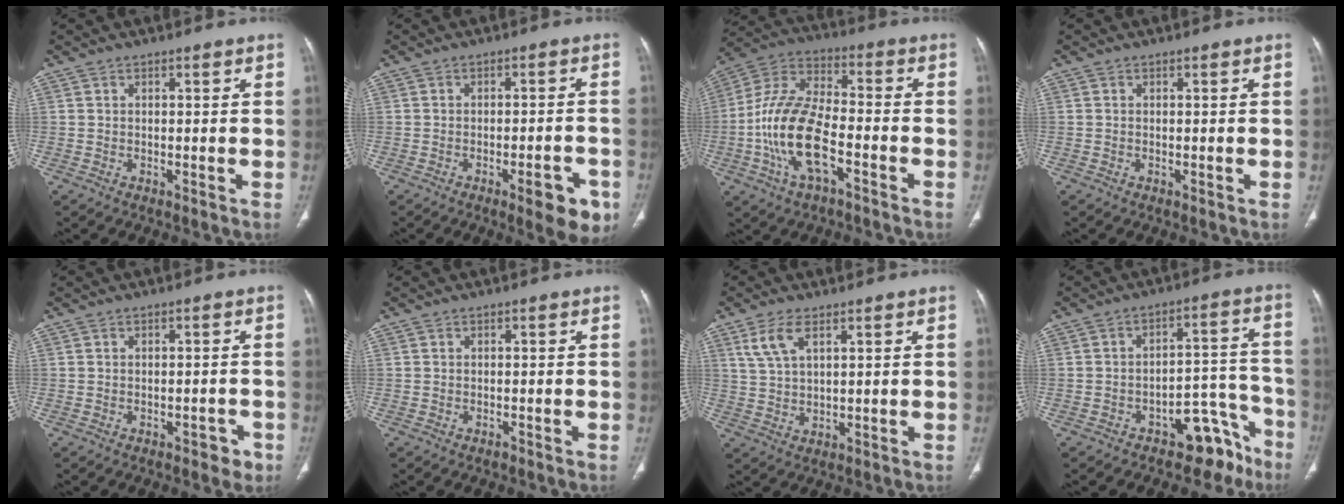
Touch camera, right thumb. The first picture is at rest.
{"total": 8.2, "force": [-4.2, 2.7, 6.6], "torque": [-0.063, 0.014, -0.049]}
{"total": 16.0, "force": [-5.0, 7.5, 13.2], "torque": [-0.265, 0.035, -0.094]}
{"total": 0.0}
{"total": 1.7, "force": [-1.0, 1.0, 1.0], "torque": [-0.009, 0.006, -0.011]}
{"total": 0.5, "force": [-0.4, 0.3, 0.1], "torque": [-0.003, 0.000, -0.008]}
{"total": 5.9, "force": [3.1, 2.5, 4.4], "torque": [-0.097, -0.007, 0.069]}
{"total": 9.4, "force": [-6.8, 5.1, 4.1], "torque": [-0.008, 0.100, -0.097]}